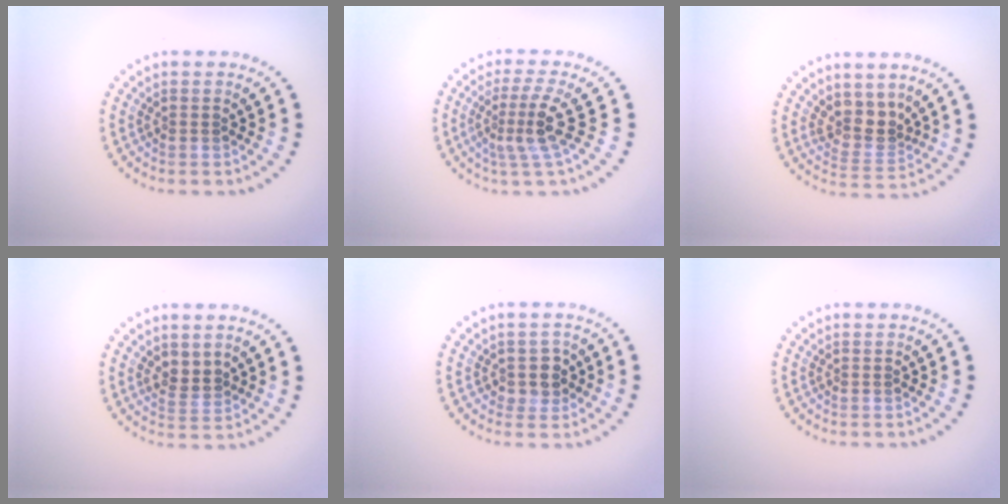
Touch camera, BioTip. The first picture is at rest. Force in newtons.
{"total": 3.4, "press": 2.4, "slide": 2.5}
{"total": 3.0, "press": 2.2, "slide": 2.0}
{"total": 1.8, "press": 1.6, "slide": 0.8}
{"total": 1.8, "press": 1.7, "slide": 0.8}
{"total": 0.0}